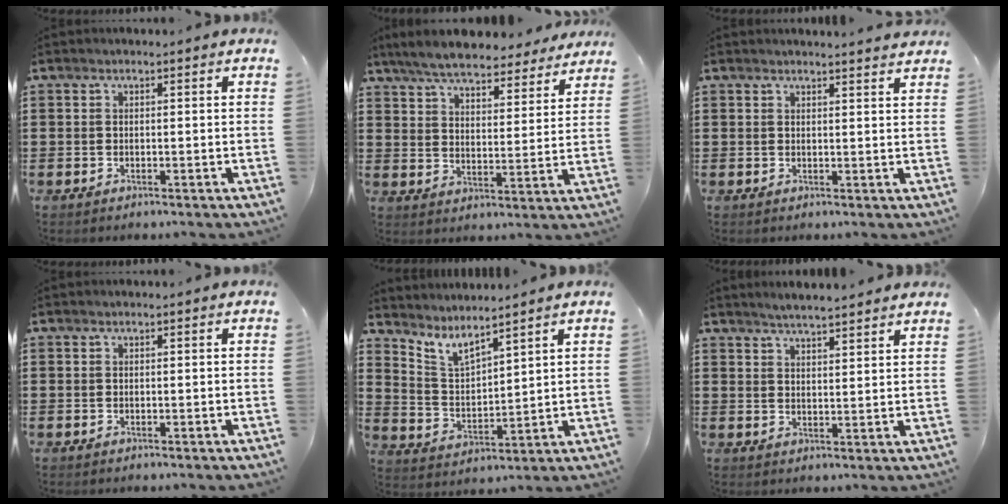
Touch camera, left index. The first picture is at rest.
{"total": 7.0, "force": [6.6, 0.8, 2.2], "torque": [-0.071, -0.029, 0.118]}
{"total": 1.8, "force": [1.8, -0.2, 0.4], "torque": [-0.011, -0.002, 0.035]}
{"total": 0.0}
{"total": 5.0, "force": [4.4, 0.7, 2.2], "torque": [-0.059, -0.022, 0.078]}
{"total": 3.3, "force": [3.3, -0.3, 0.4], "torque": [-0.018, -0.010, 0.059]}